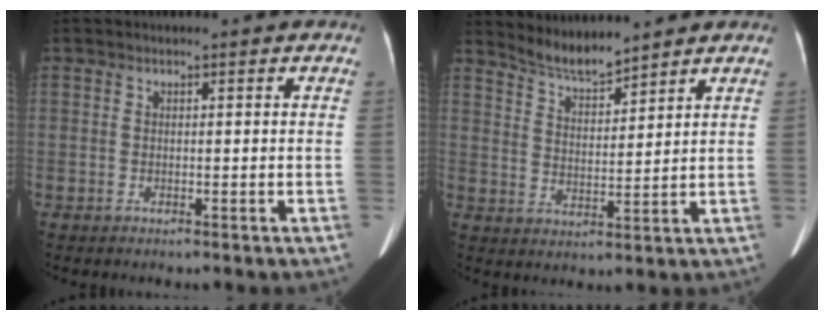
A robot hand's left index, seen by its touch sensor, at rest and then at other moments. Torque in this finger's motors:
{"motor_torque": [-0.11, -0.07, 0.11, 0.04]}